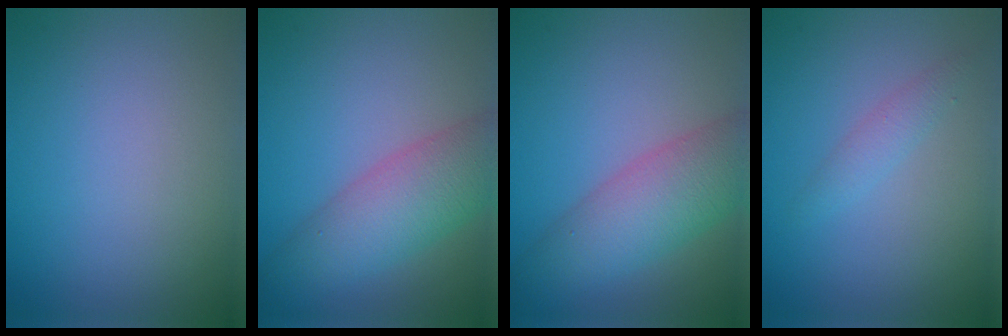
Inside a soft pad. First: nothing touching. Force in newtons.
{"total": 6.4, "press": 6.4, "slide": 0.2}
{"total": 6.4, "press": 6.4, "slide": 0.2}
{"total": 1.4, "press": 1.4, "slide": 0.1}